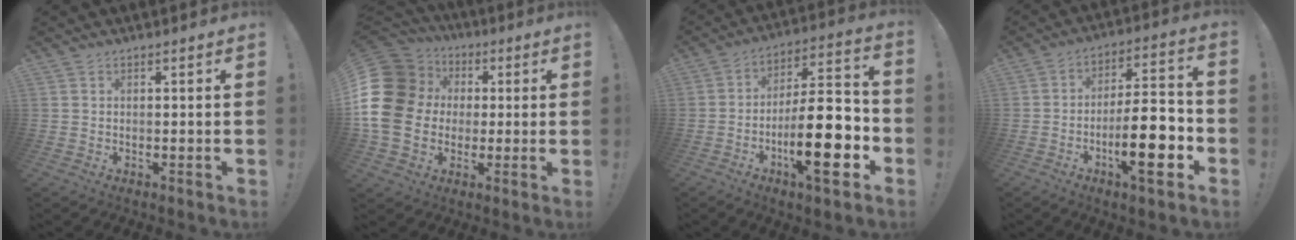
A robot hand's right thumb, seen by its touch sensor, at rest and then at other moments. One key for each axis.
{"total": 20.5, "fx": 0.7, "fy": 16.9, "fz": 11.5, "tx": -0.223, "ty": 0.009, "tz": 0.033}
{"total": 21.2, "fx": -7.2, "fy": 6.3, "fz": 18.9, "tx": -0.298, "ty": 0.034, "tz": -0.114}
{"total": 17.3, "fx": -6.1, "fy": 5.0, "fz": 15.4, "tx": -0.238, "ty": 0.023, "tz": -0.101}